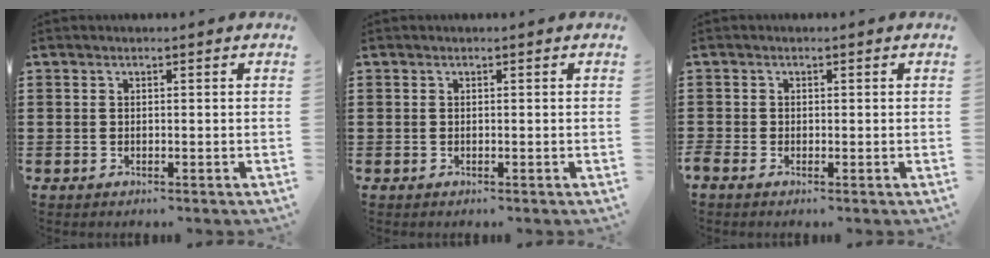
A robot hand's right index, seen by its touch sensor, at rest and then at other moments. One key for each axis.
{"total": 0.0}
{"total": 0.6, "fx": -0.4, "fy": 0.3, "fz": 0.2, "tx": -0.005, "ty": -0.002, "tz": -0.007}